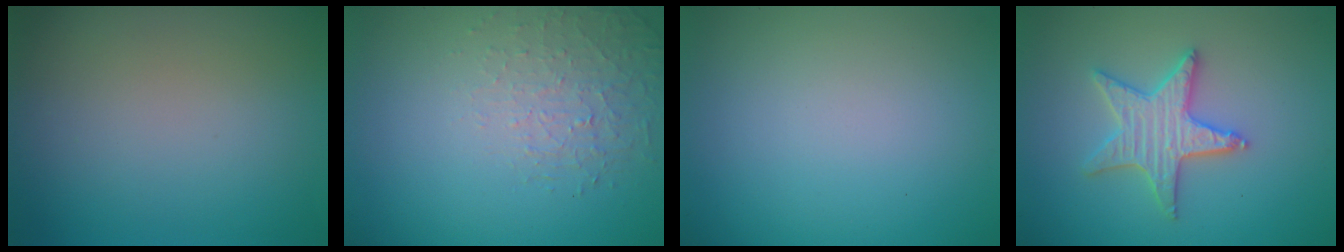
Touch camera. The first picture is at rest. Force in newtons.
{"total": 1.5, "press": 0.8, "slide": 1.3}
{"total": 0.0}
{"total": 4.3, "press": 4.2, "slide": 0.8}